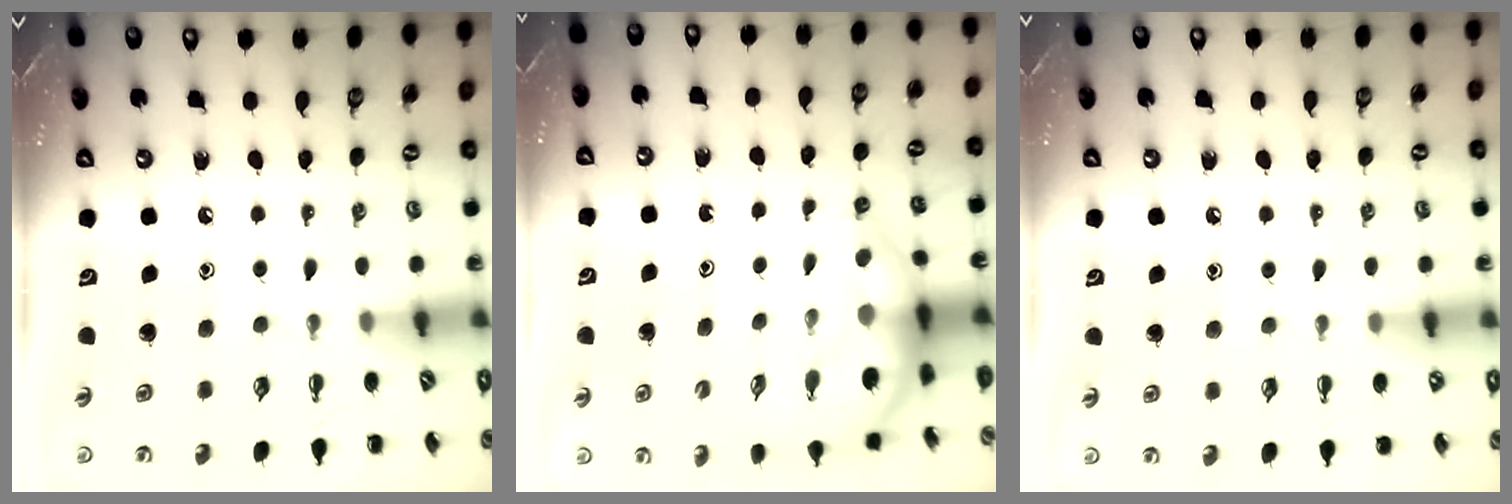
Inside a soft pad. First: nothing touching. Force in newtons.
{"total": 6.1, "press": 6.0, "slide": 0.8}
{"total": 6.2, "press": 6.0, "slide": 1.8}